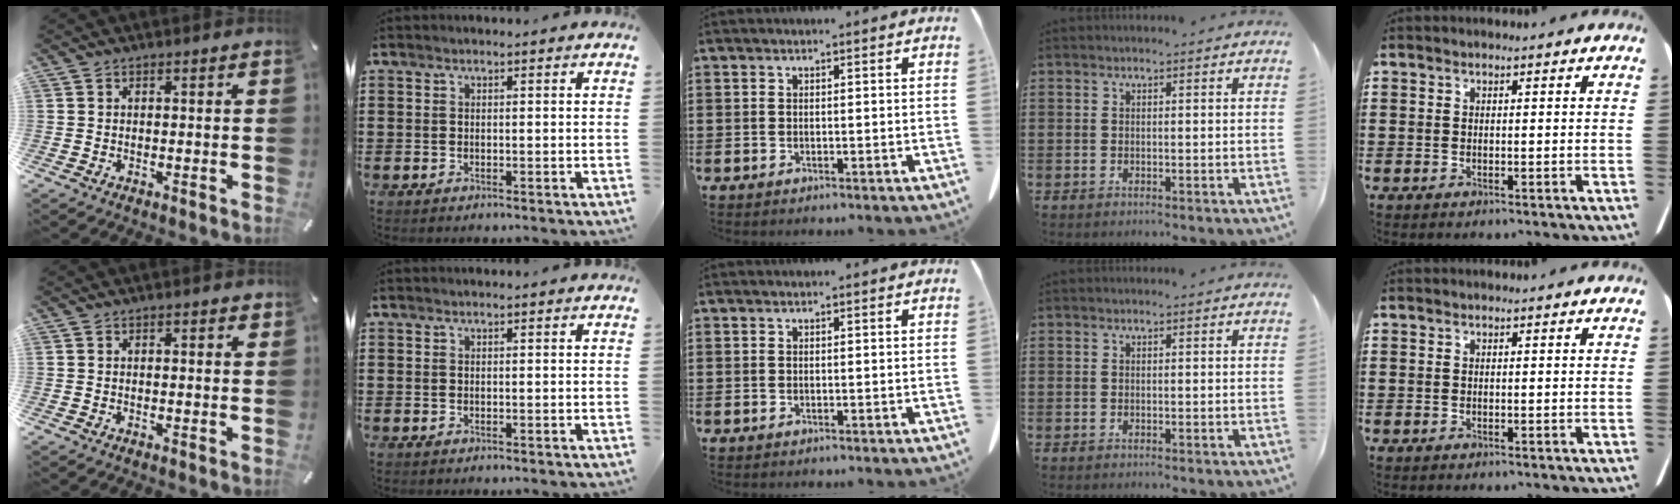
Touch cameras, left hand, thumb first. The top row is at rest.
{"thumb": {"total": 0.5, "force": [0.2, 0.3, 0.4], "torque": [0.000, -0.002, 0.001]}}